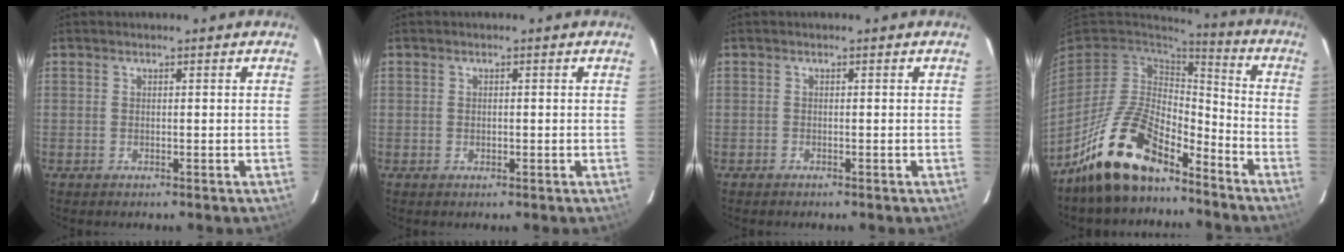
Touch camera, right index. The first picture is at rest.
{"total": 1.0, "force": [-0.2, 0.8, 0.6], "torque": [-0.009, 0.003, -0.003]}
{"total": 0.6, "force": [-0.5, 0.3, 0.0], "torque": [-0.002, 0.001, -0.012]}
{"total": 16.6, "force": [-12.0, 6.8, 9.2], "torque": [-0.197, 0.002, -0.216]}